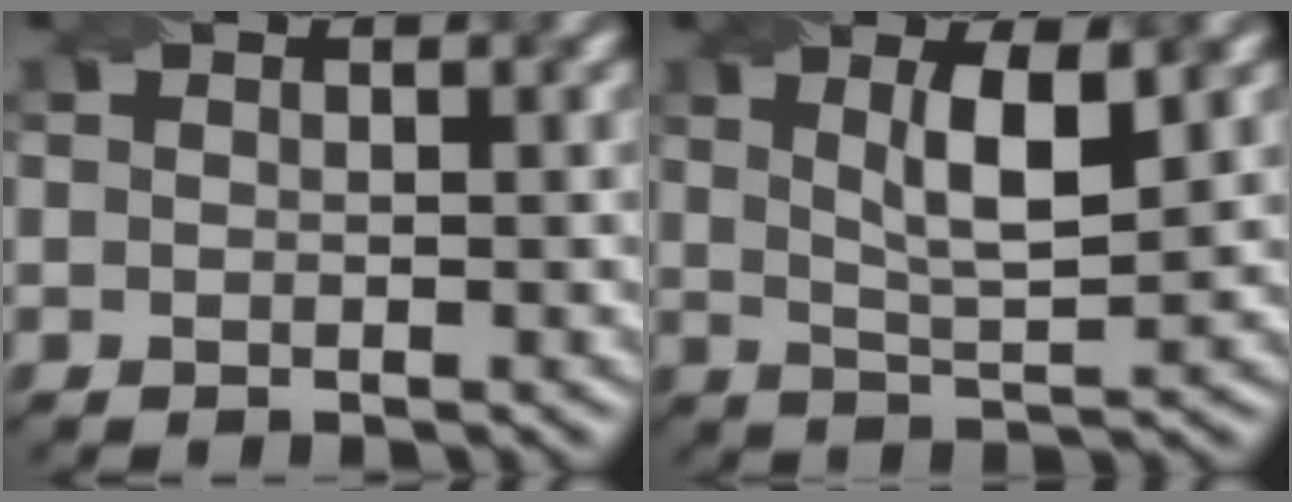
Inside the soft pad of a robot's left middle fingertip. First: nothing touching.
{"total": 5.1, "force": [1.9, 1.2, 4.6], "torque": [-0.079, -0.002, 0.032]}